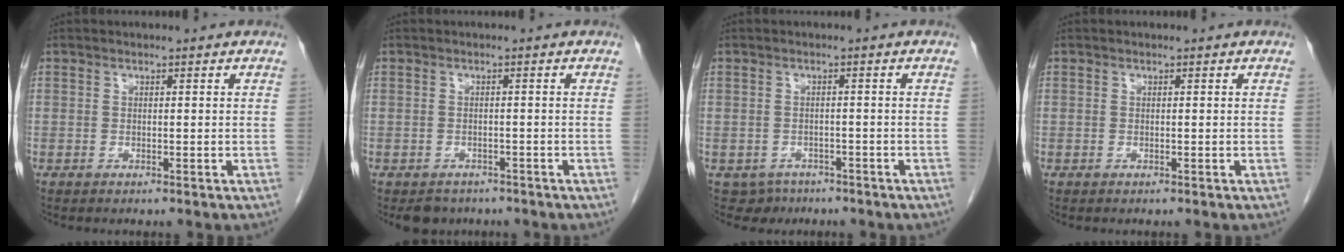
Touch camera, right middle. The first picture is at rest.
{"total": 3.4, "force": [-2.7, 2.0, 0.4], "torque": [-0.008, 0.002, -0.038]}
{"total": 3.6, "force": [-2.5, 2.6, 0.0], "torque": [0.001, 0.008, -0.032]}
{"total": 0.0}